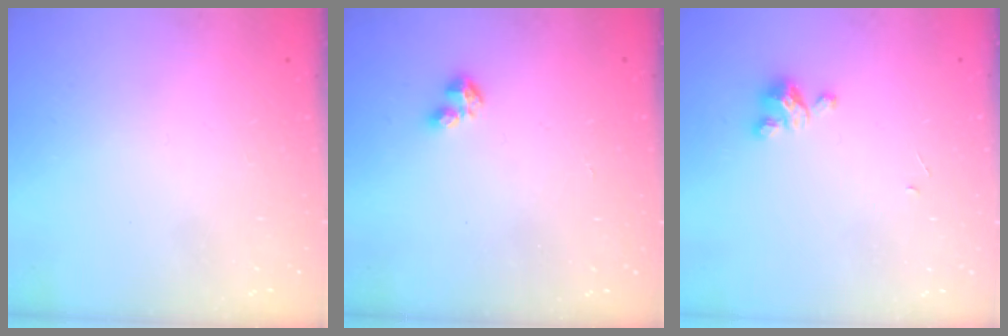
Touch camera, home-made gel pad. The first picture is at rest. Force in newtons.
{"total": 3.3, "press": 3.3, "slide": 0.4}
{"total": 3.9, "press": 3.9, "slide": 0.2}